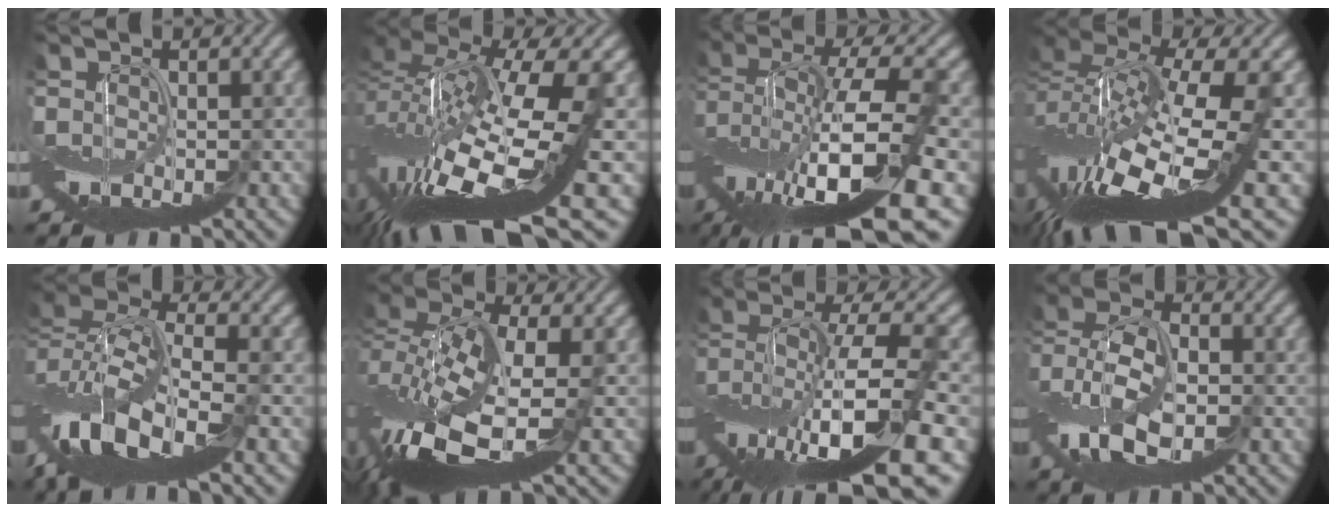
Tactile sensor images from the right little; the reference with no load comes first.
{"total": 16.2, "force": [-4.9, 4.4, 14.9], "torque": [-0.307, 0.011, -0.085]}
{"total": 16.2, "force": [-3.5, 5.0, 15.0], "torque": [-0.290, 0.022, -0.053]}
{"total": 14.9, "force": [-5.3, 4.7, 13.1], "torque": [-0.274, 0.012, -0.094]}
{"total": 9.8, "force": [-3.9, 4.4, 7.9], "torque": [-0.159, 0.002, -0.085]}
{"total": 12.7, "force": [-3.7, 5.6, 10.8], "torque": [-0.245, -0.009, -0.070]}
{"total": 14.4, "force": [-4.6, 4.4, 12.9], "torque": [-0.257, 0.018, -0.071]}
{"total": 7.4, "force": [-1.8, 4.2, 5.8], "torque": [-0.125, 0.011, -0.047]}